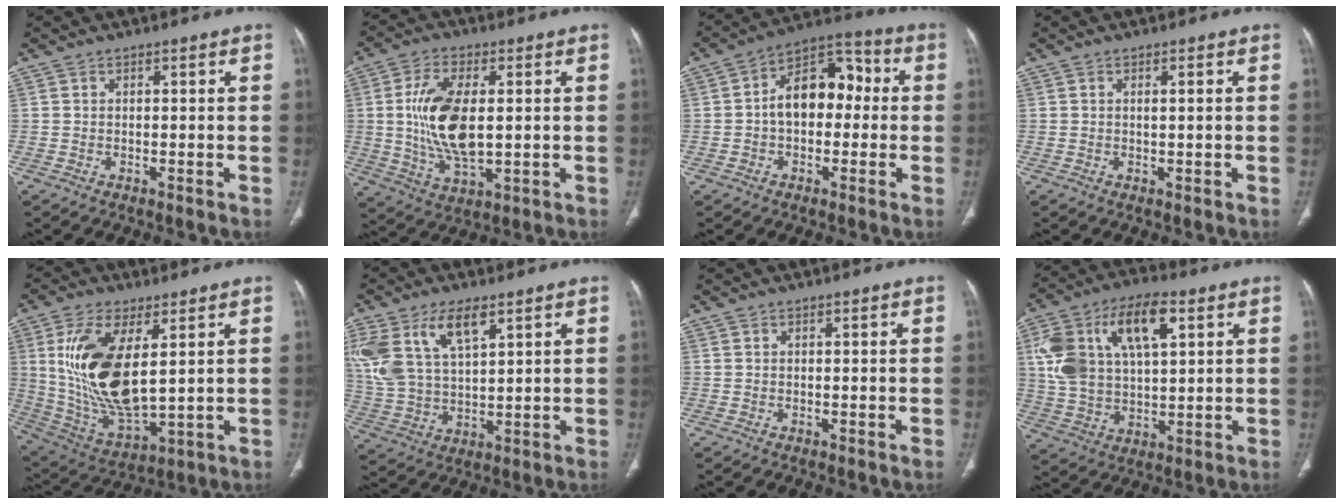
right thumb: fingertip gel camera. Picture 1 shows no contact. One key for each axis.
{"total": 13.8, "fx": 0.9, "fy": 6.7, "fz": 12.1, "tx": -0.236, "ty": -0.011, "tz": 0.024}
{"total": 13.5, "fx": 0.0, "fy": 8.8, "fz": 10.2, "tx": -0.129, "ty": 0.044, "tz": -0.014}
{"total": 1.1, "fx": 0.2, "fy": 0.1, "fz": 1.1, "tx": -0.022, "ty": 0.000, "tz": 0.005}
{"total": 18.5, "fx": 4.0, "fy": 8.0, "fz": 16.1, "tx": -0.322, "ty": -0.025, "tz": 0.092}
{"total": 15.4, "fx": 7.5, "fy": 7.7, "fz": 11.1, "tx": -0.234, "ty": -0.013, "tz": 0.153}
{"total": 0.0}
{"total": 18.5, "fx": 6.3, "fy": 9.6, "fz": 14.5, "tx": -0.263, "ty": 0.009, "tz": 0.114}